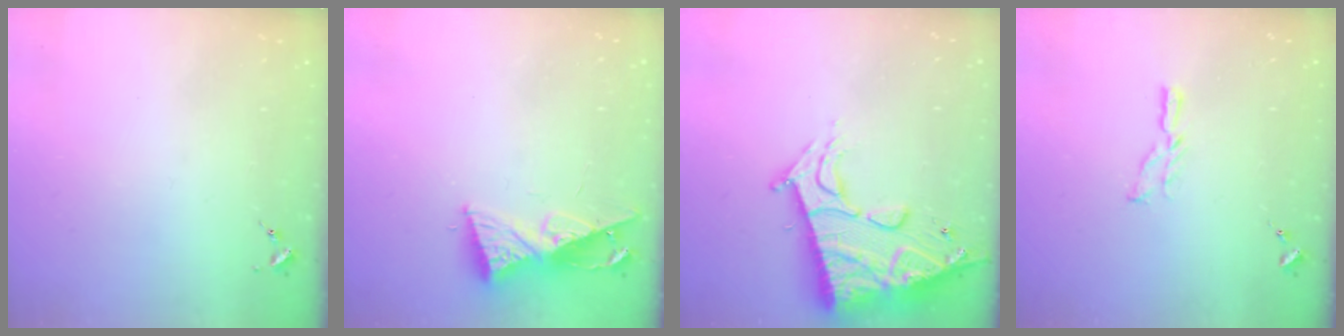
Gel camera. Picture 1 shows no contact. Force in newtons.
{"total": 8.7, "press": 8.7, "slide": 0.6}
{"total": 18.9, "press": 18.8, "slide": 1.8}
{"total": 5.7, "press": 5.7, "slide": 0.1}